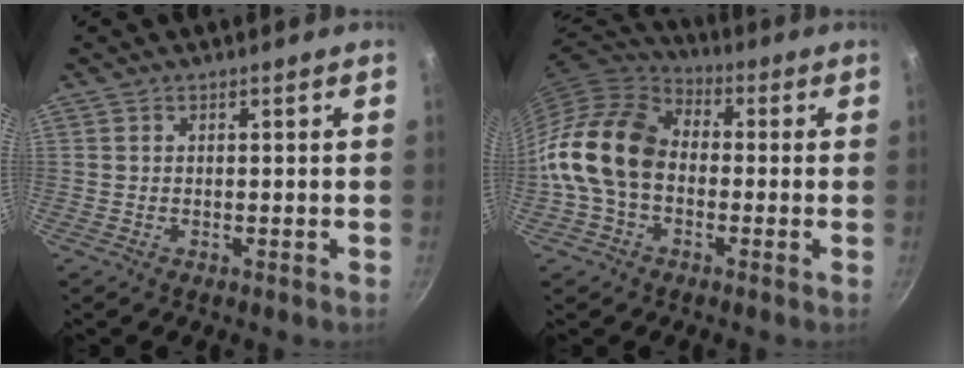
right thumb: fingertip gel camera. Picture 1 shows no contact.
{"total": 15.5, "force": [-1.4, 11.1, 10.7], "torque": [-0.181, 0.037, -0.045]}